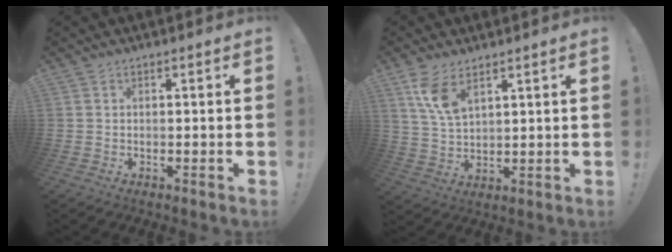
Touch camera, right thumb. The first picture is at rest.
{"total": 8.1, "force": [5.1, 3.6, 5.2], "torque": [-0.104, -0.023, 0.093]}